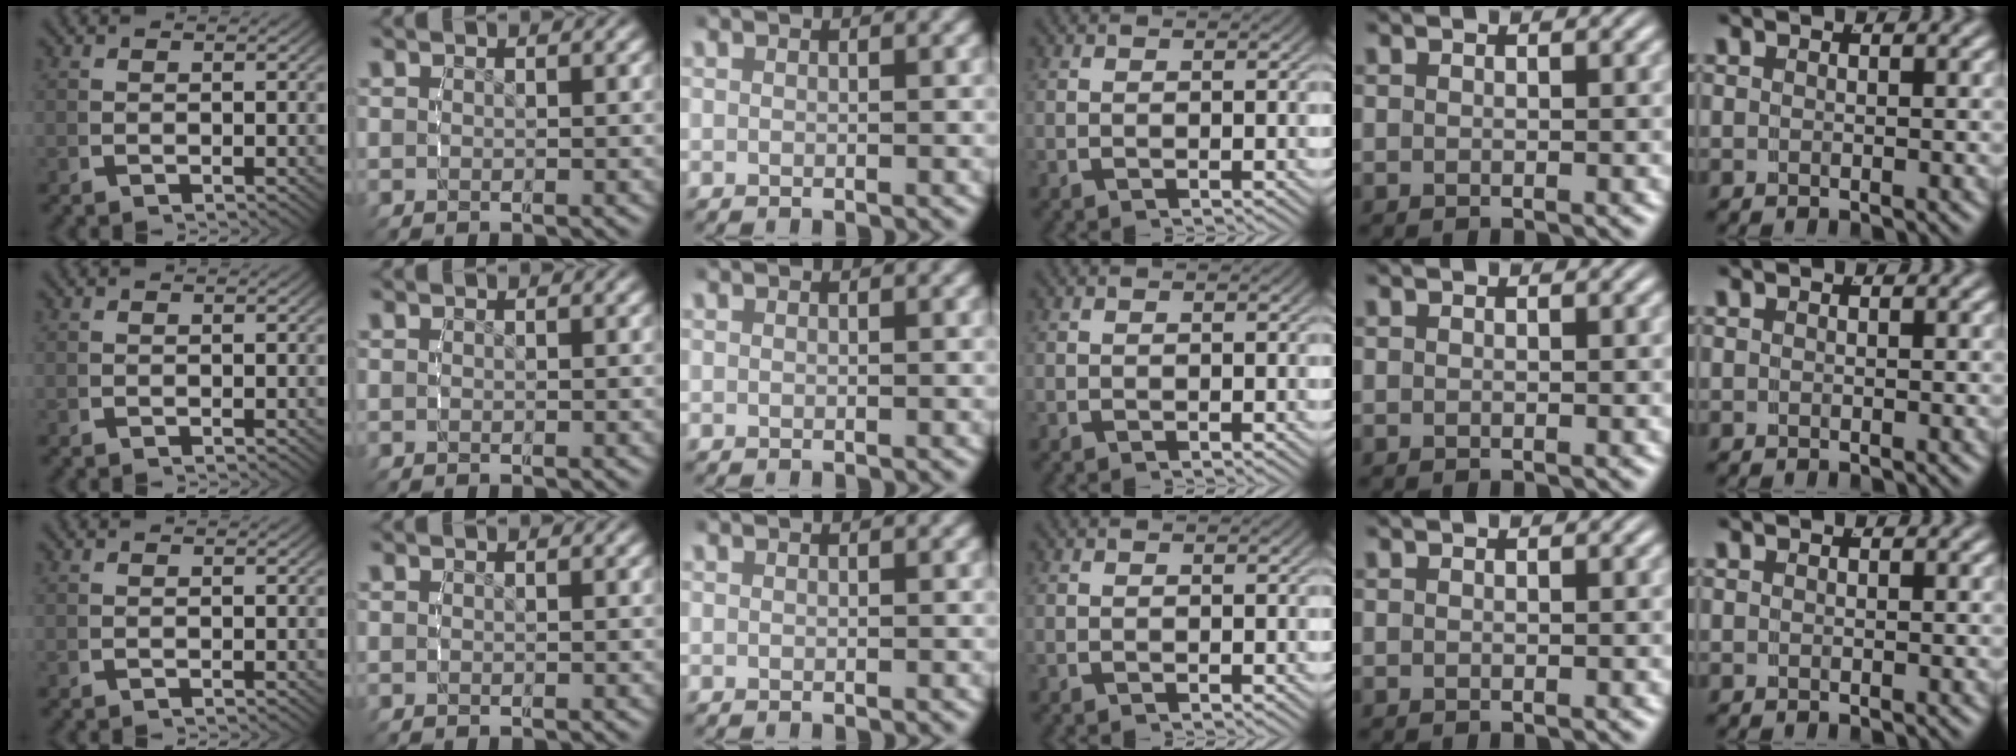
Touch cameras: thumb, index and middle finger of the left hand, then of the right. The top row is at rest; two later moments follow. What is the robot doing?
{"motion": "reach", "object": "paper towel"}